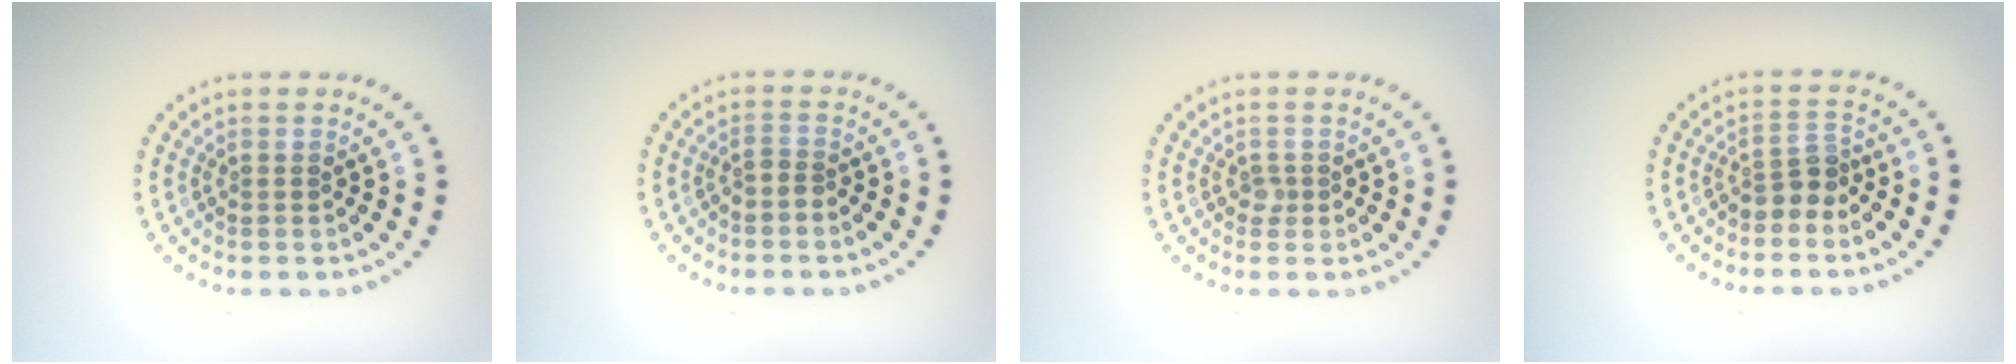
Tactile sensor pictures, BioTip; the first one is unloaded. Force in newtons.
{"total": 1.0, "press": 0.7, "slide": 0.7}
{"total": 0.8, "press": 0.5, "slide": 0.6}
{"total": 2.3, "press": 1.7, "slide": 1.5}